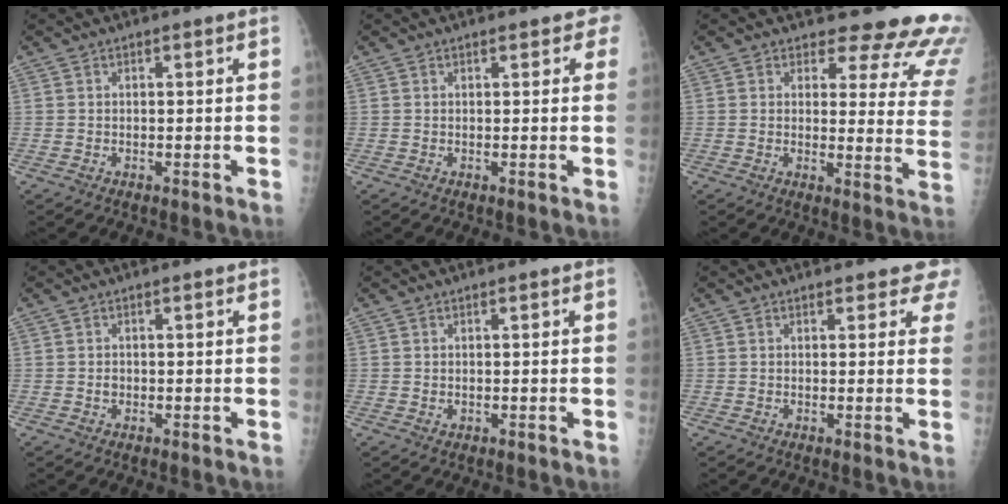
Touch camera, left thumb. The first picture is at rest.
{"total": 2.1, "force": [1.3, 1.2, 1.1], "torque": [0.012, 0.001, 0.010]}
{"total": 17.7, "force": [16.2, 5.8, 4.2], "torque": [-0.003, -0.140, 0.155]}
{"total": 0.7, "force": [-0.1, 0.6, 0.3], "torque": [-0.002, 0.002, -0.001]}
{"total": 0.6, "force": [0.2, 0.4, 0.4], "torque": [-0.001, -0.001, 0.004]}
{"total": 4.3, "force": [3.7, 1.8, 0.9], "torque": [0.030, -0.014, 0.025]}